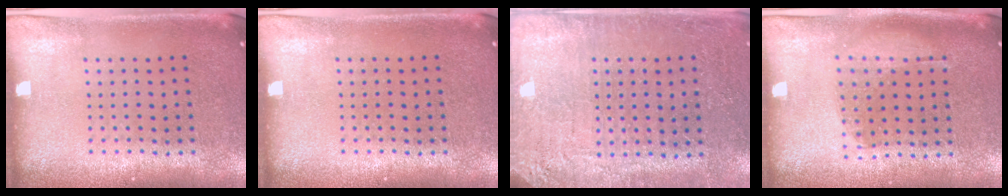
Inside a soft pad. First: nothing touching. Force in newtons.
{"total": 0.0}
{"total": 2.8, "press": 2.8, "slide": 0.4}
{"total": 1.0, "press": 0.9, "slide": 0.4}